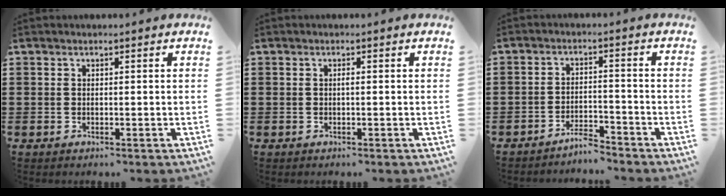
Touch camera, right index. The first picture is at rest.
{"total": 0.6, "force": [0.0, 0.1, 0.6], "torque": [-0.010, -0.003, -0.001]}
{"total": 3.6, "force": [-3.6, 0.3, 0.6], "torque": [-0.014, 0.004, -0.073]}